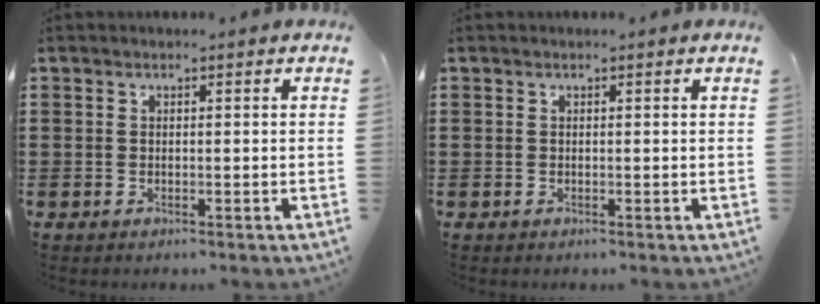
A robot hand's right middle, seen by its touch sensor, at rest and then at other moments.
{"total": 0.0}